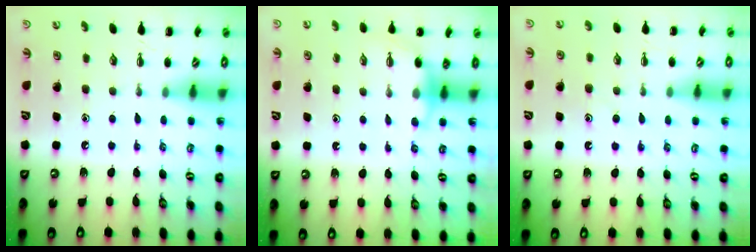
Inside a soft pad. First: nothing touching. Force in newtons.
{"total": 5.6, "press": 5.4, "slide": 1.3}
{"total": 8.0, "press": 8.0, "slide": 1.0}